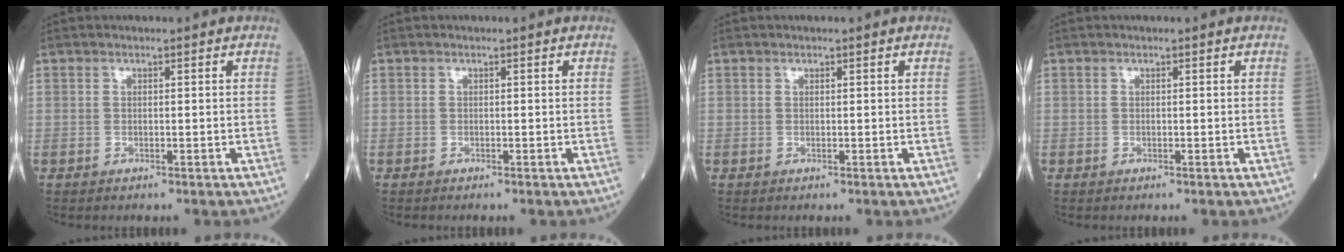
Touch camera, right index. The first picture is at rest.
{"total": 0.0}
{"total": 0.0}
{"total": 0.0}